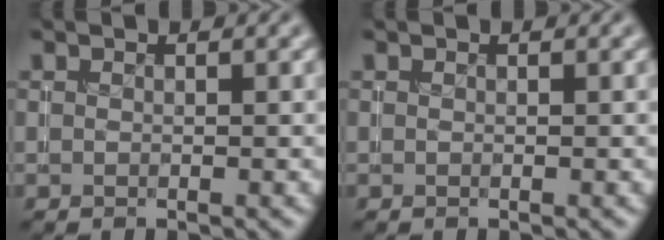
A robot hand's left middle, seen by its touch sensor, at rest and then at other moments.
{"total": 0.0}